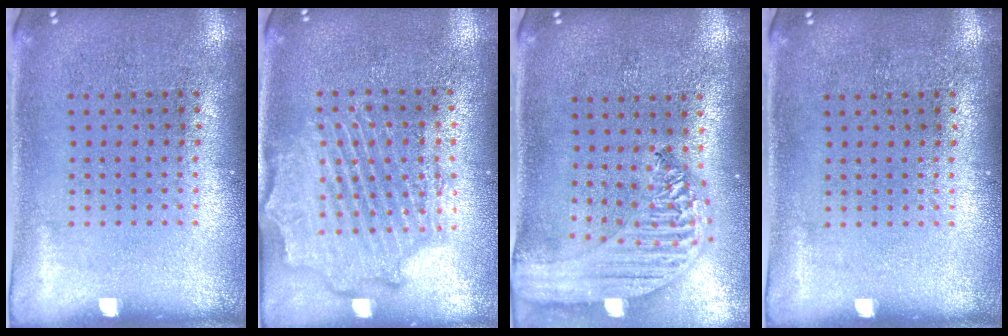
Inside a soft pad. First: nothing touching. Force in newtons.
{"total": 2.2, "press": 2.1, "slide": 0.5}
{"total": 2.4, "press": 2.1, "slide": 1.1}
{"total": 0.0}